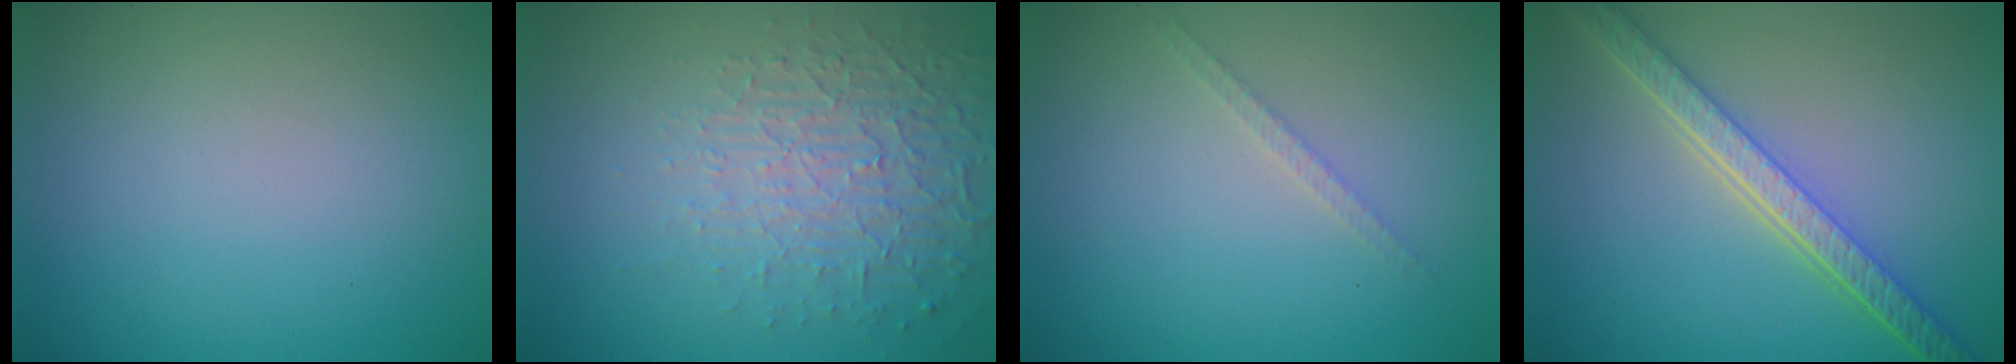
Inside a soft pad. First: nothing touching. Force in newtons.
{"total": 5.3, "press": 3.2, "slide": 4.3}
{"total": 1.1, "press": 1.1, "slide": 0.2}
{"total": 5.7, "press": 4.4, "slide": 3.6}